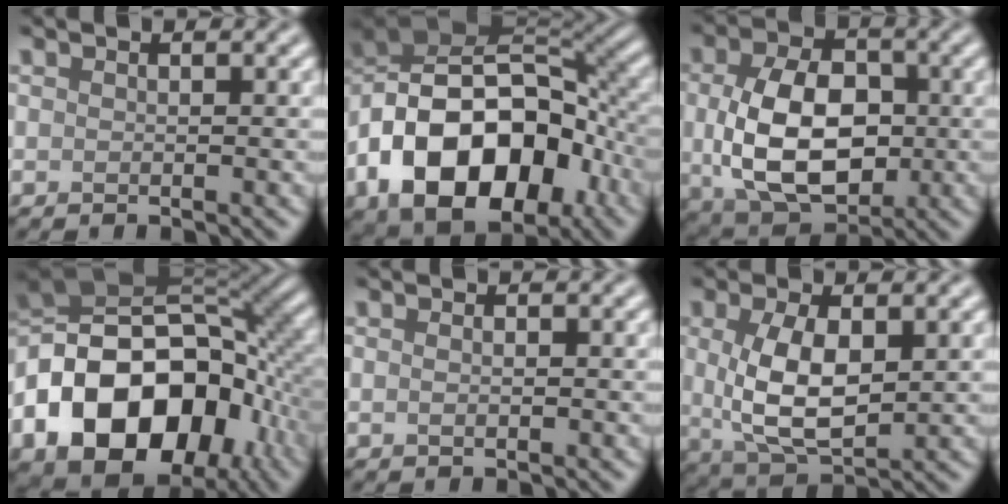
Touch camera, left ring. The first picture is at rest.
{"total": 16.0, "force": [-6.0, 10.2, 10.8], "torque": [-0.181, 0.001, -0.112]}
{"total": 10.2, "force": [-0.4, 6.7, 7.7], "torque": [-0.152, -0.011, 0.000]}
{"total": 17.3, "force": [-5.6, 12.1, 11.0], "torque": [-0.196, -0.002, -0.099]}
{"total": 1.0, "force": [0.0, 0.6, 0.8], "torque": [-0.012, -0.004, -0.001]}
{"total": 6.5, "force": [0.6, 3.1, 5.7], "torque": [-0.120, -0.006, 0.016]}